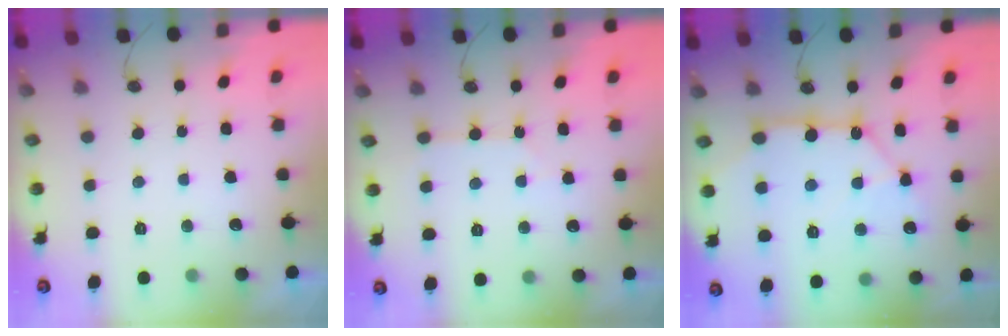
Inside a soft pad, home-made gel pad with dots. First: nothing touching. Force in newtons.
{"total": 3.4, "press": 3.4, "slide": 0.4}
{"total": 13.1, "press": 13.0, "slide": 1.7}